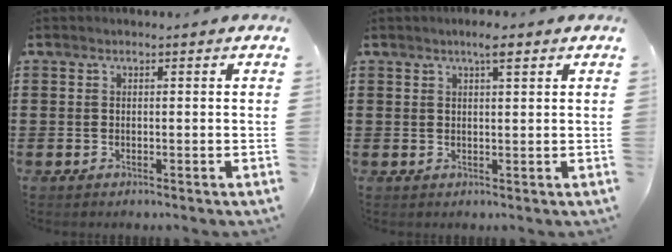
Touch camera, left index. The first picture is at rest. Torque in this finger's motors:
{"motor_torque": [0.56, -0.43, 0.31, 0.07]}